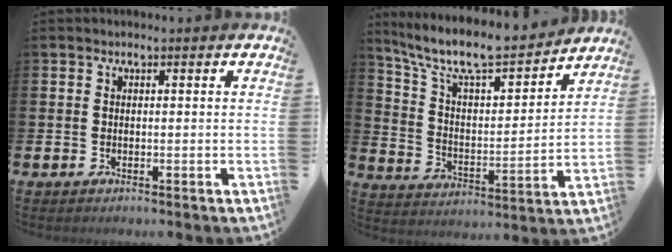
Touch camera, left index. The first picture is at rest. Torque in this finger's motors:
{"motor_torque": [0.01, -0.69, 0.85, 0.21]}